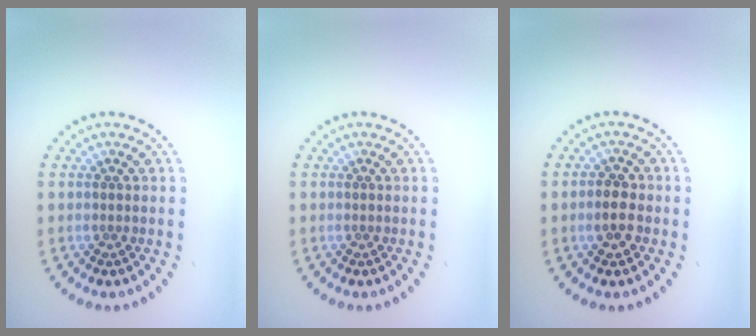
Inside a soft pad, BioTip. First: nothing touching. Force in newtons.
{"total": 0.0}
{"total": 2.4, "press": 2.3, "slide": 0.4}